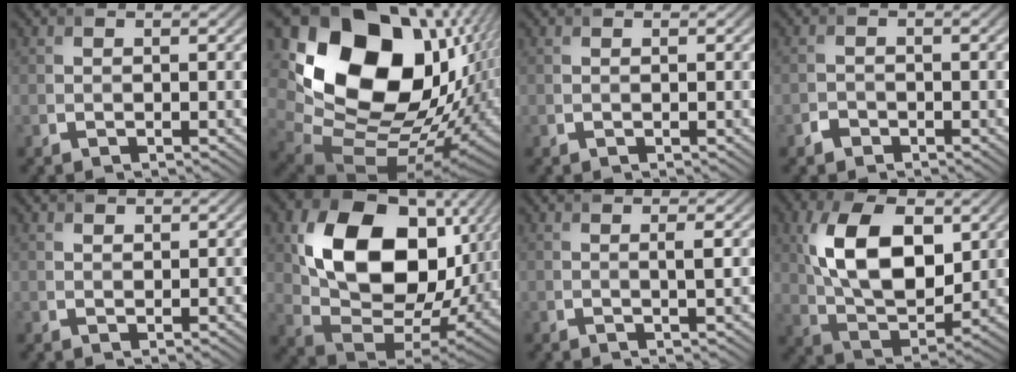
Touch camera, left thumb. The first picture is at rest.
{"total": 21.9, "force": [5.4, 15.7, 14.2], "torque": [-0.305, -0.030, 0.135]}
{"total": 0.0}
{"total": 1.4, "force": [-1.2, 0.8, 0.2], "torque": [-0.003, 0.001, -0.025]}
{"total": 0.9, "force": [0.8, 0.4, 0.3], "torque": [-0.008, -0.002, 0.016]}
{"total": 16.6, "force": [4.1, 11.5, 11.3], "torque": [-0.211, -0.012, 0.086]}
{"total": 1.3, "force": [0.2, 0.1, 1.3], "torque": [-0.028, 0.004, -0.002]}
{"total": 13.1, "force": [3.6, 7.4, 10.1], "torque": [-0.206, 0.001, 0.068]}